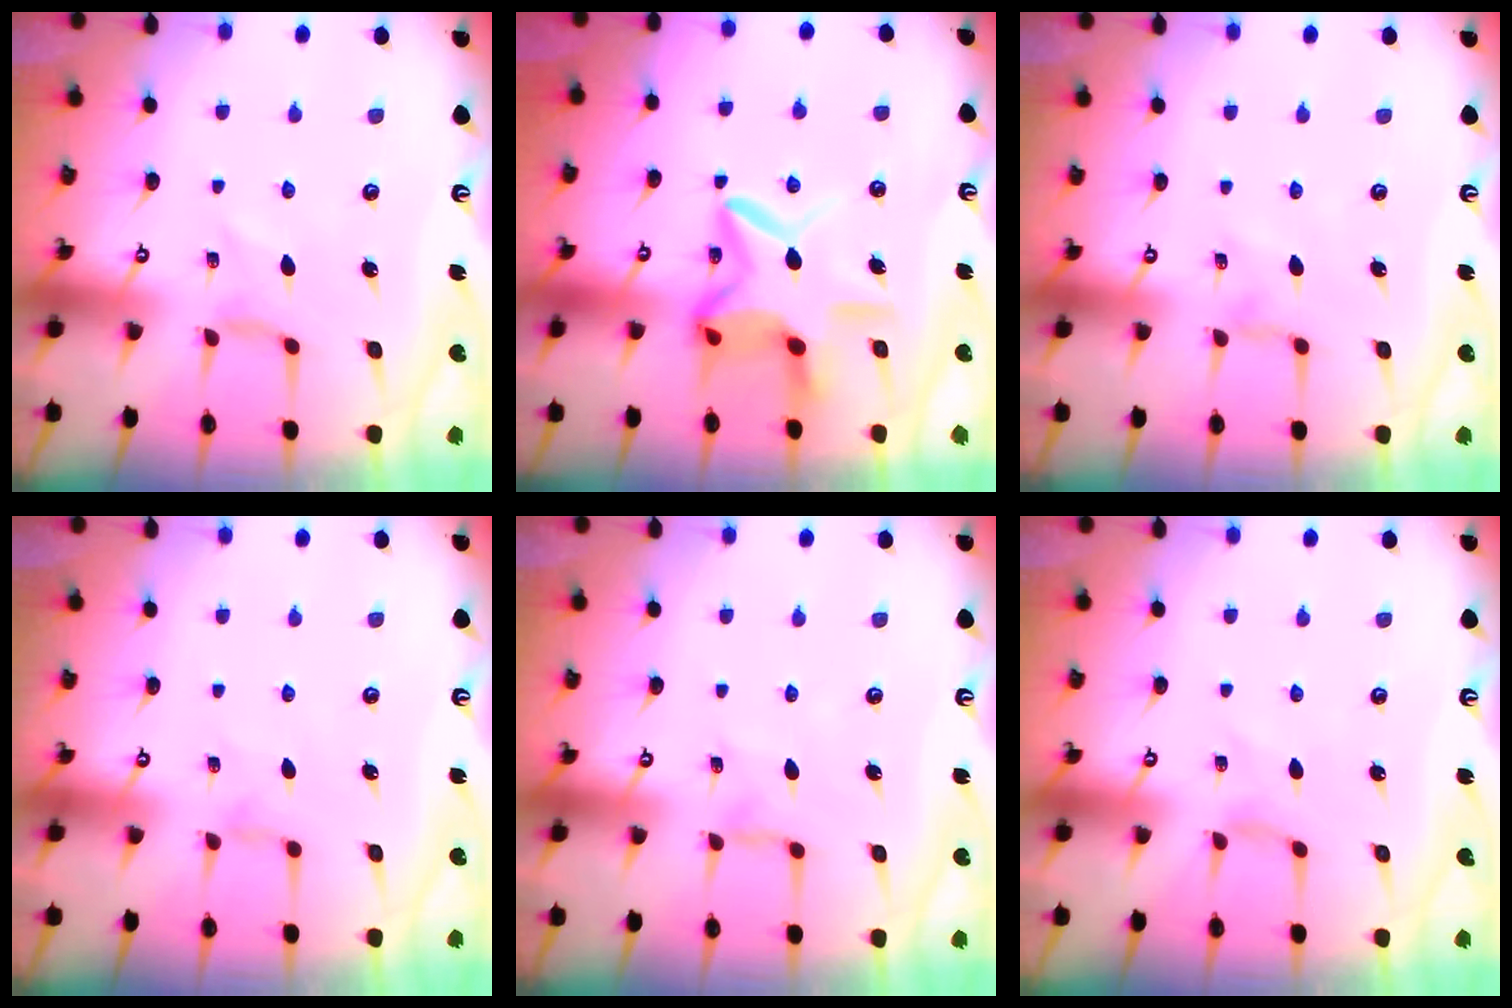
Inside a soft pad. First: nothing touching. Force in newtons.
{"total": 13.5, "press": 13.5, "slide": 1.4}
{"total": 1.2, "press": 1.1, "slide": 0.4}
{"total": 0.9, "press": 0.8, "slide": 0.4}
{"total": 1.0, "press": 1.0, "slide": 0.3}
{"total": 0.0}